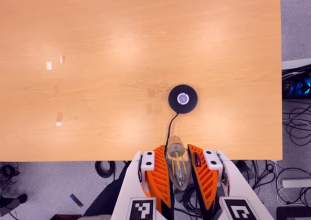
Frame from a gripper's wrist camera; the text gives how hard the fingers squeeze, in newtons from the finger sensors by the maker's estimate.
{"total": 18.9, "left": 21.0, "right": 16.9}